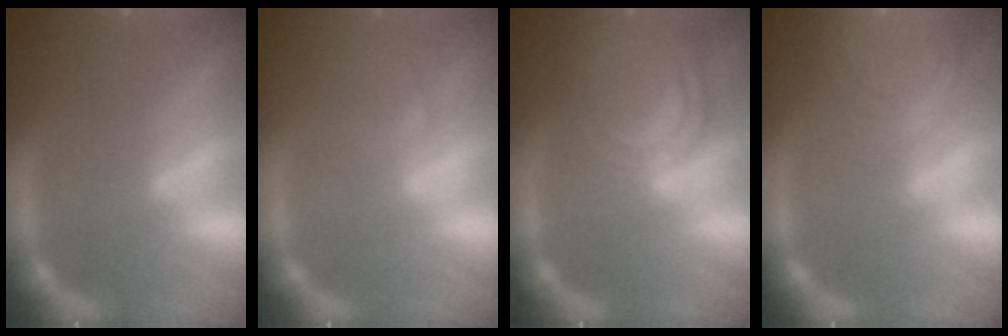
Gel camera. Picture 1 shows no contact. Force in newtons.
{"total": 2.4}
{"total": 9.5}
{"total": 9.5}